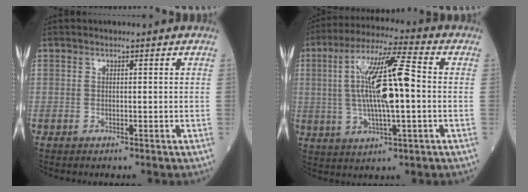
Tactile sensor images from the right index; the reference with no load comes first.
{"total": 14.6, "force": [0.5, 2.2, 14.4], "torque": [-0.279, 0.016, 0.009]}